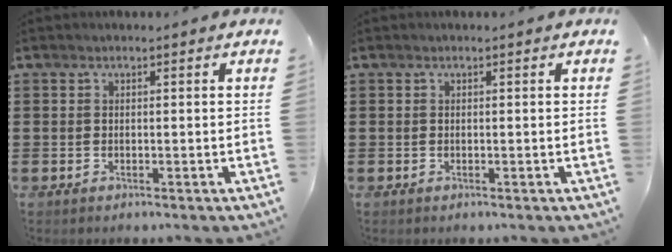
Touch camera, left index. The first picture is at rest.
{"total": 0.0}